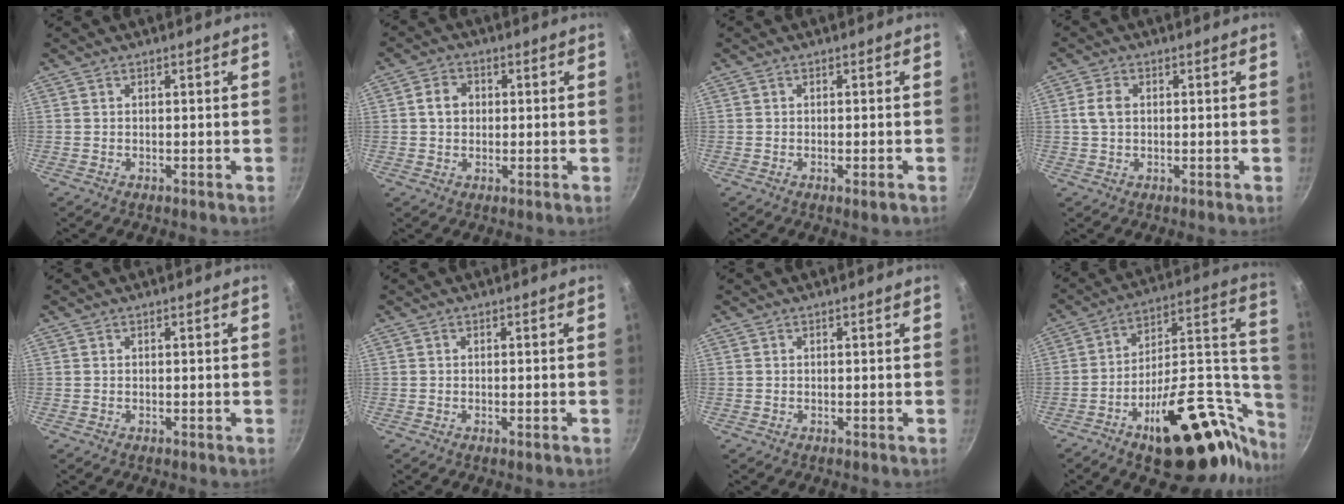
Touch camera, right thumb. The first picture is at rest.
{"total": 4.4, "force": [0.5, 3.7, 2.3], "torque": [-0.022, 0.009, 0.003]}
{"total": 1.6, "force": [-0.9, 0.2, 1.4], "torque": [-0.029, -0.002, -0.015]}
{"total": 3.7, "force": [0.4, 2.6, 2.6], "torque": [-0.049, 0.008, 0.006]}
{"total": 0.0}
{"total": 0.7, "force": [-0.4, 0.0, 0.5], "torque": [-0.010, 0.002, -0.009]}
{"total": 0.0}
{"total": 32.0, "force": [-13.3, 15.3, 24.8], "torque": [-0.275, 0.087, -0.192]}